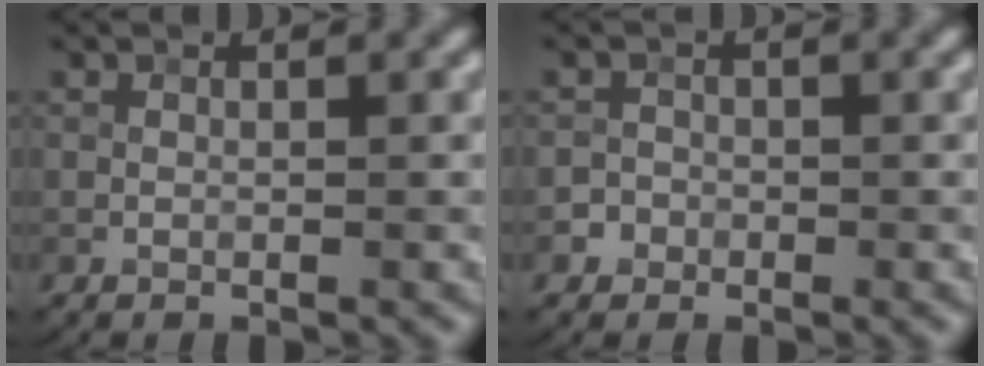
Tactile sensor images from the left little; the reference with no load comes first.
{"total": 1.4, "force": [-0.5, 1.3, 0.1], "torque": [0.010, 0.005, -0.009]}